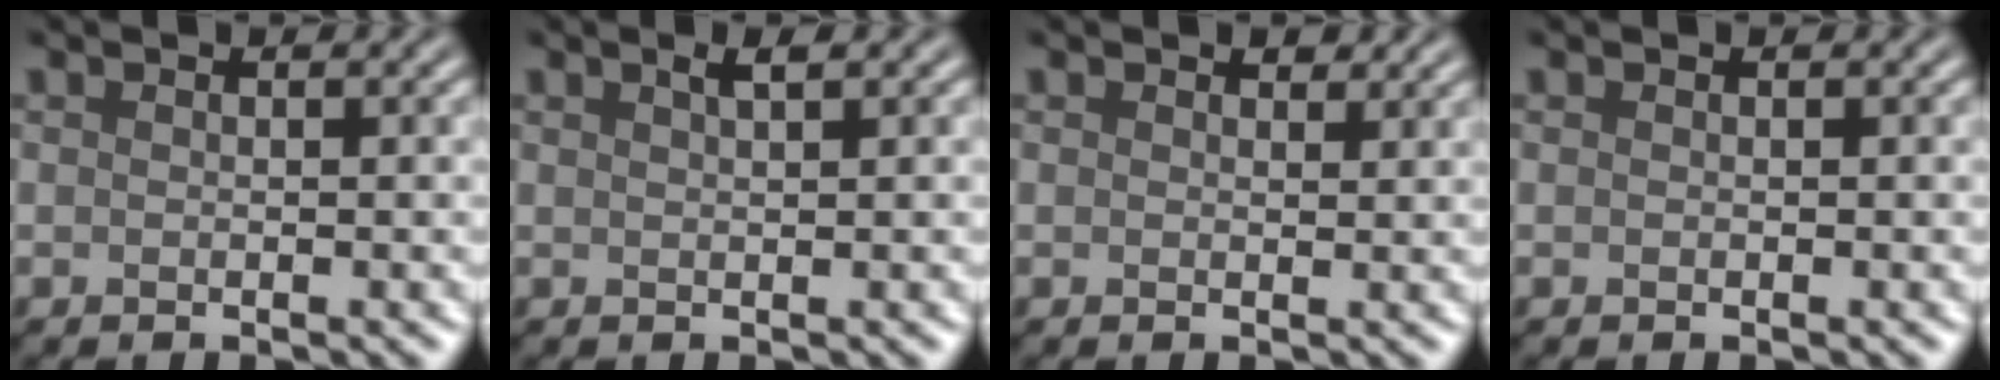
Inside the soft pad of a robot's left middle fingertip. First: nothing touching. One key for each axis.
{"total": 1.1, "fx": 0.7, "fy": 0.2, "fz": 0.9, "tx": -0.015, "ty": 0.002, "tz": 0.010}
{"total": 1.2, "fx": 1.0, "fy": 0.5, "fz": 0.4, "tx": -0.009, "ty": -0.002, "tz": 0.013}
{"total": 0.0}